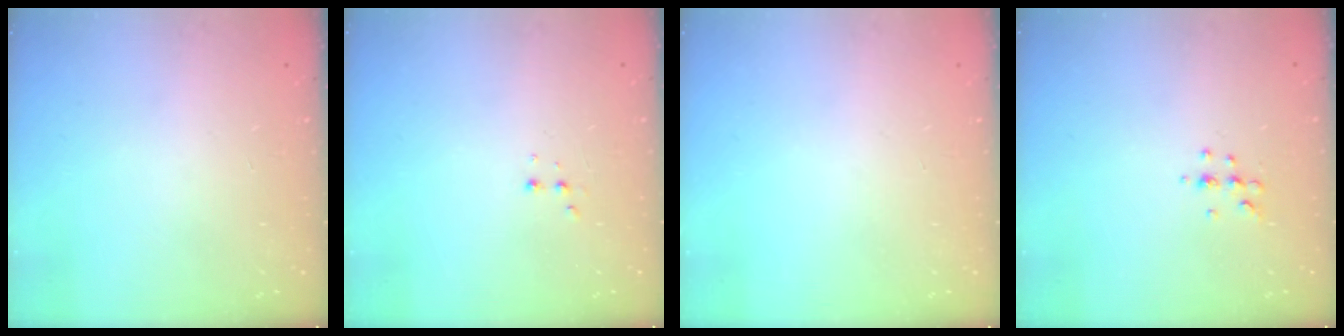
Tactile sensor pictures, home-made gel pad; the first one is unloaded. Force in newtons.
{"total": 2.9, "press": 2.7, "slide": 1.0}
{"total": 0.0}
{"total": 5.3, "press": 5.1, "slide": 1.5}